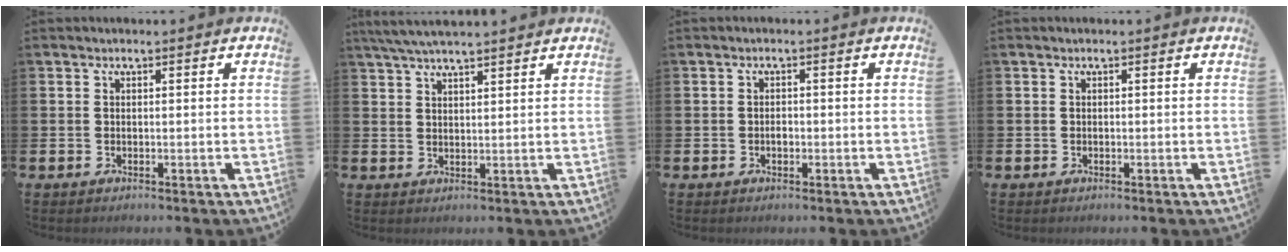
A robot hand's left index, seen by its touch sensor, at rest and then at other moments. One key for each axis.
{"total": 4.5, "fx": 4.1, "fy": 0.4, "fz": 1.8, "tx": -0.051, "ty": -0.005, "tz": 0.076}
{"total": 1.2, "fx": -0.3, "fy": 0.7, "fz": 0.8, "tx": -0.003, "ty": -0.004, "tz": -0.009}
{"total": 0.0}